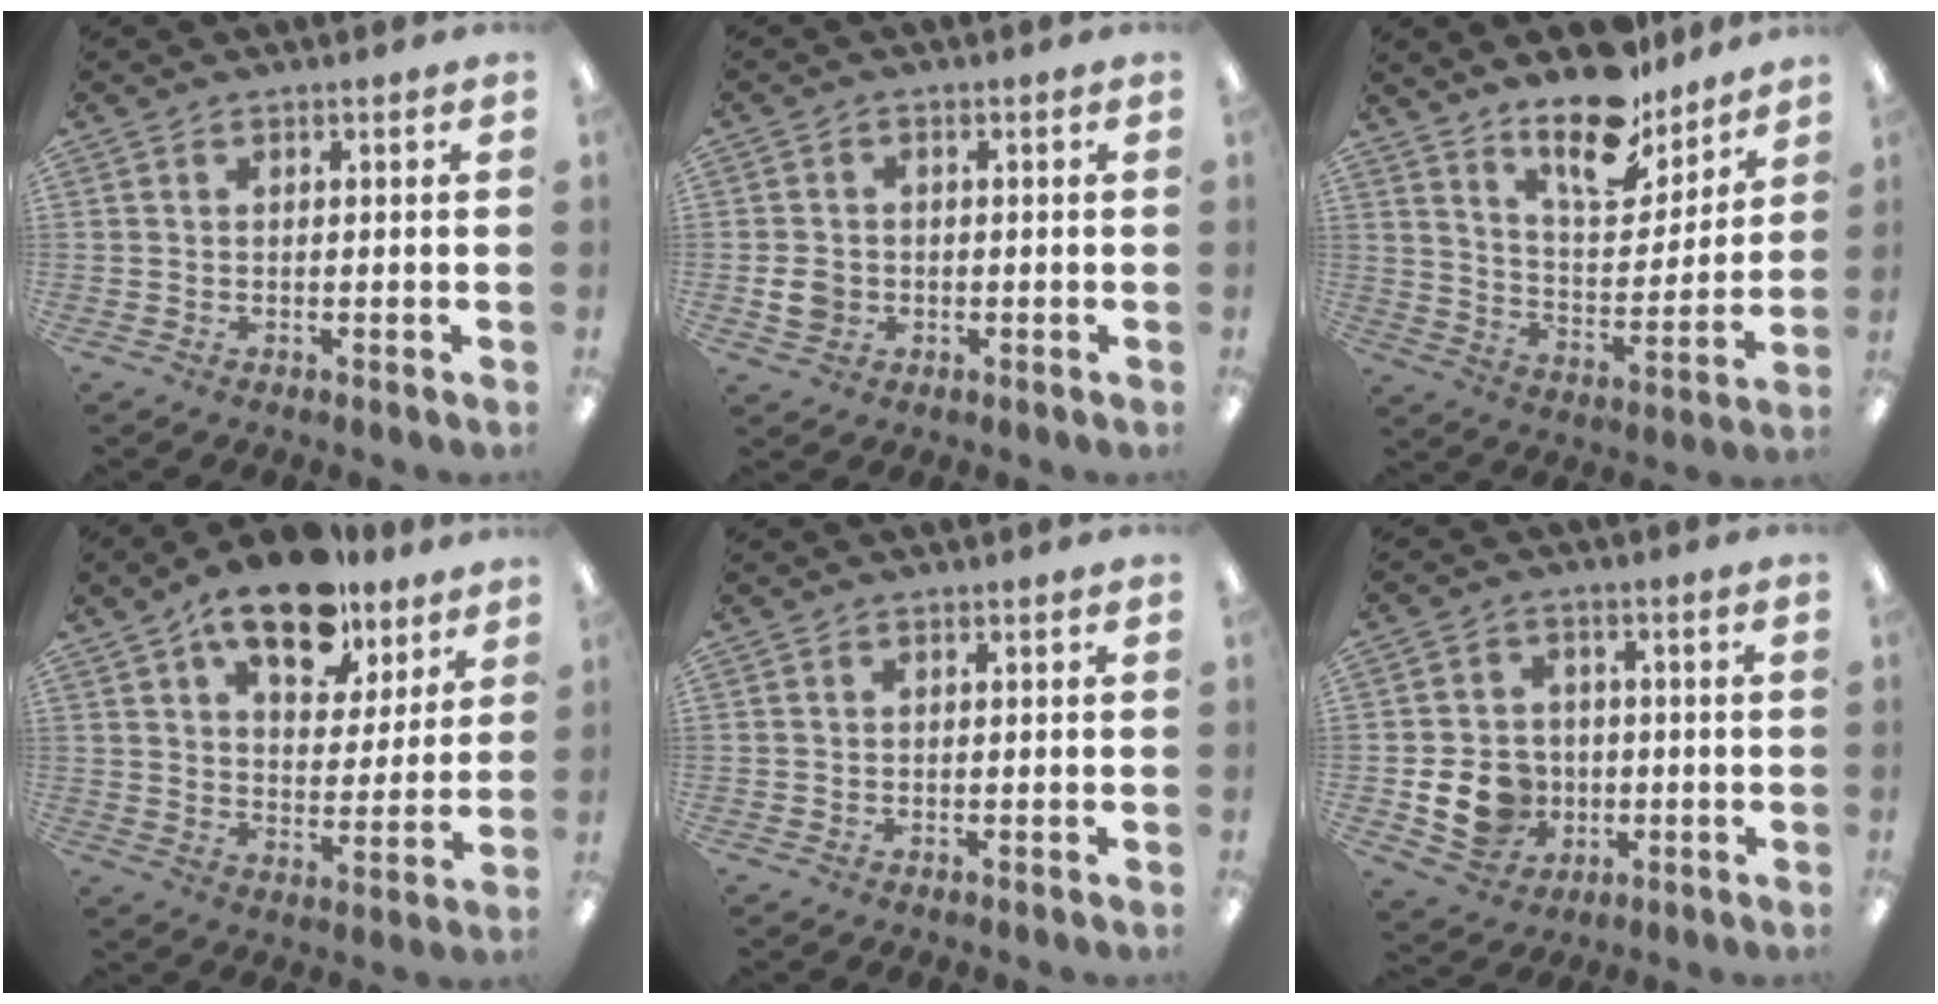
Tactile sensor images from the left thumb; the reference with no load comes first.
{"total": 4.2, "force": [-0.7, 3.6, 2.0], "torque": [-0.023, -0.002, -0.016]}
{"total": 15.6, "force": [12.7, 5.7, 7.1], "torque": [-0.109, -0.088, 0.222]}
{"total": 16.8, "force": [11.9, 7.8, 9.0], "torque": [-0.137, -0.056, 0.205]}
{"total": 0.0}
{"total": 10.2, "force": [-2.3, 8.7, 4.7], "torque": [-0.101, 0.016, -0.036]}